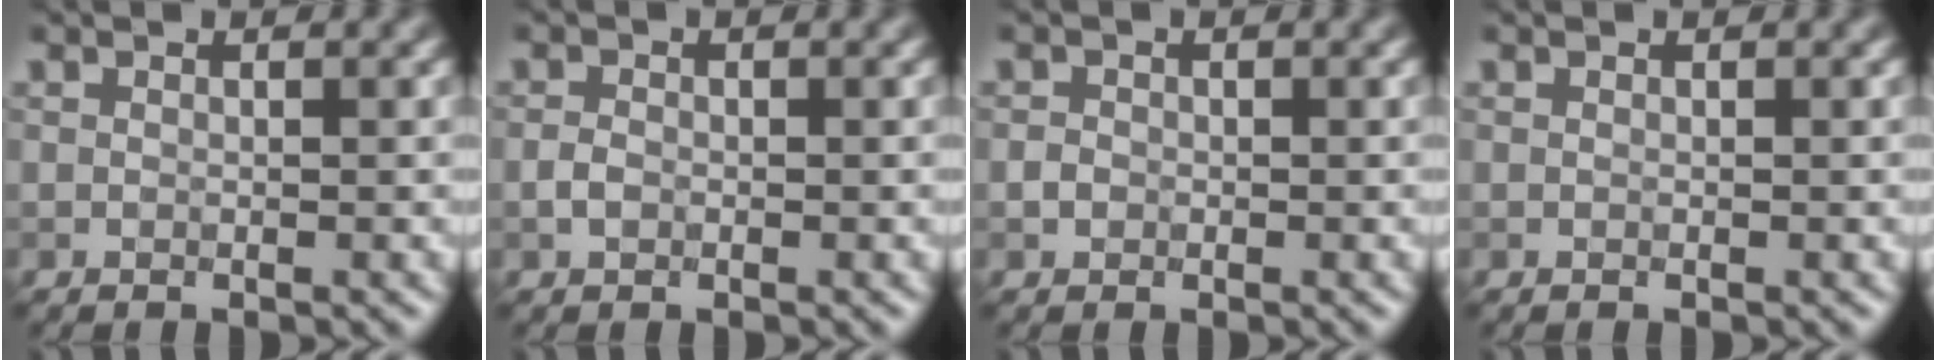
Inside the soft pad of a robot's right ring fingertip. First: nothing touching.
{"total": 1.1, "force": [-0.4, 0.8, 0.6], "torque": [-0.013, -0.001, -0.010]}
{"total": 0.9, "force": [-0.3, 0.8, 0.3], "torque": [-0.004, -0.001, -0.007]}
{"total": 0.0}